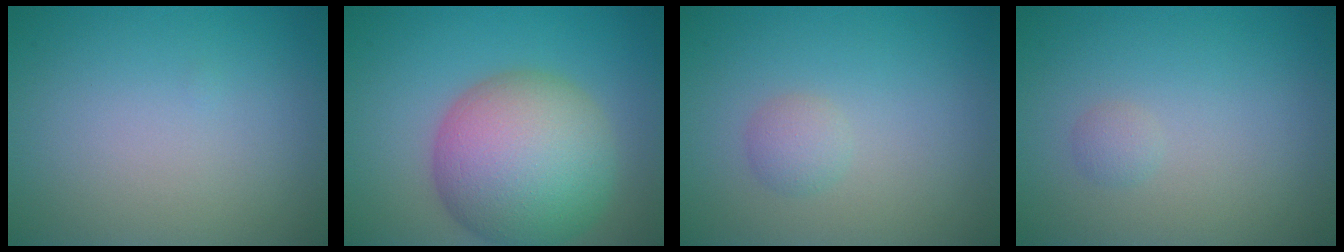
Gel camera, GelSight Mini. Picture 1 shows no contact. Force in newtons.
{"total": 11.2, "press": 11.2, "slide": 0.3}
{"total": 1.4, "press": 1.4, "slide": 0.0}
{"total": 0.7, "press": 0.7, "slide": 0.0}